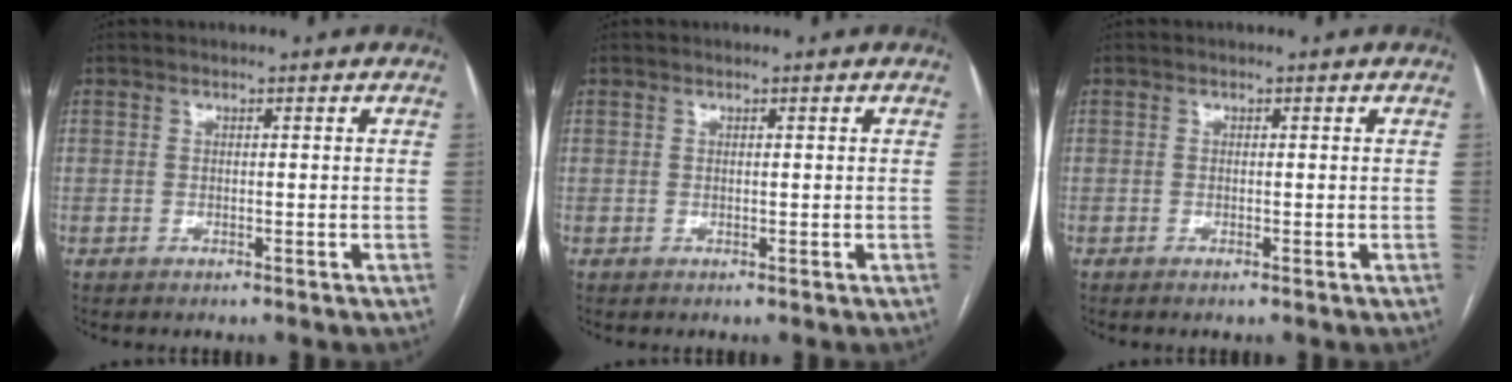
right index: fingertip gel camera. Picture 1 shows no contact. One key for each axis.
{"total": 0.0}
{"total": 0.7, "fx": -0.5, "fy": 0.0, "fz": 0.4, "tx": -0.009, "ty": -0.001, "tz": -0.009}